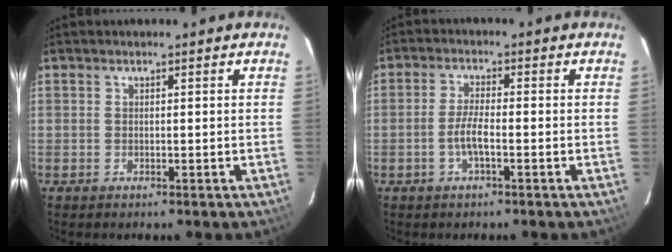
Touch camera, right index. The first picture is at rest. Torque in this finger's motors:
{"motor_torque": [0.49, -0.29, 0.40, 0.08]}